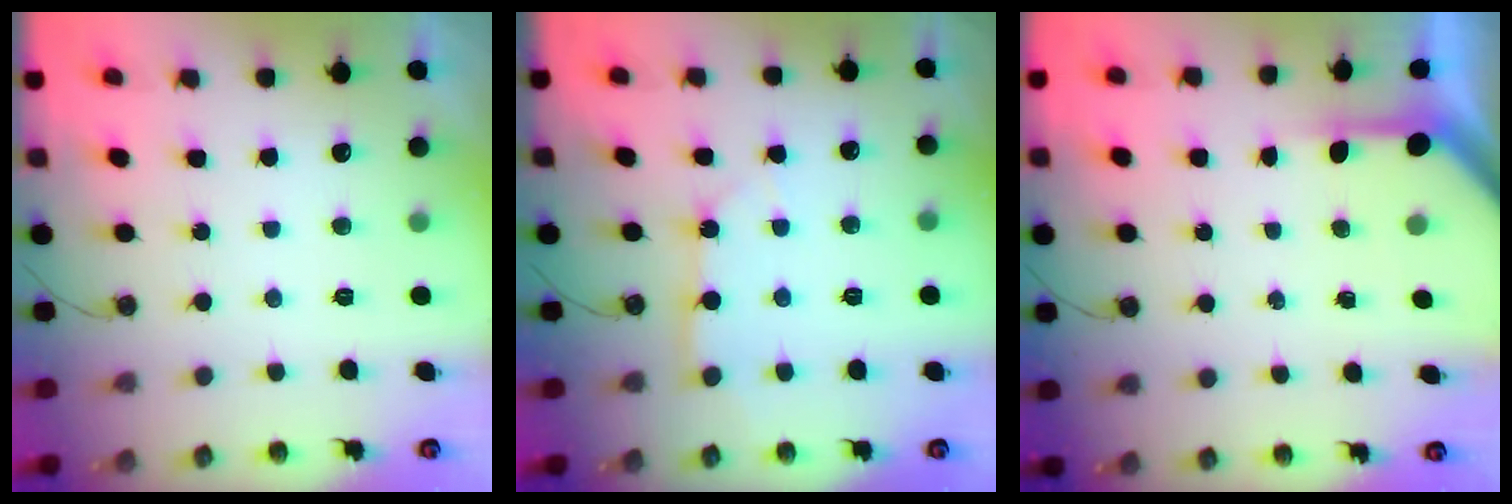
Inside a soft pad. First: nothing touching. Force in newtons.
{"total": 3.1, "press": 3.1, "slide": 0.2}
{"total": 4.0, "press": 4.0, "slide": 0.3}